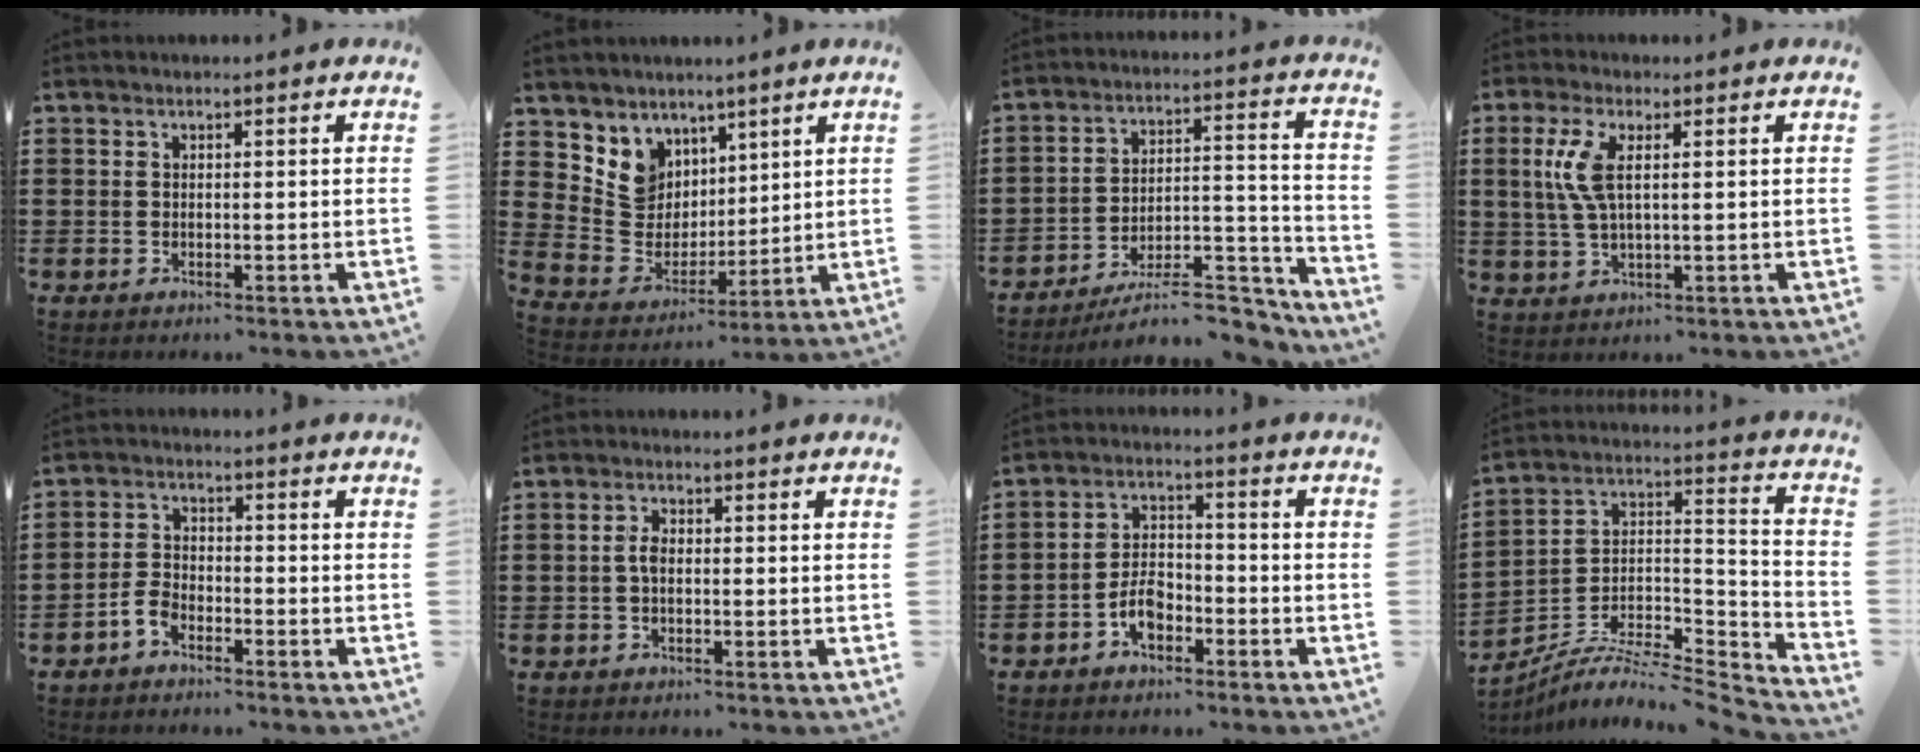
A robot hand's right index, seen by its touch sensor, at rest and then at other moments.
{"total": 7.5, "force": [4.2, 6.2, 0.7], "torque": [-0.061, -0.032, 0.083]}
{"total": 10.6, "force": [-8.7, 2.5, 5.4], "torque": [-0.067, 0.032, -0.161]}
{"total": 5.5, "force": [1.2, 1.8, 5.1], "torque": [-0.124, -0.003, 0.012]}
{"total": 3.3, "force": [-2.4, 1.6, 1.6], "torque": [-0.048, 0.003, -0.053]}
{"total": 2.2, "force": [-0.3, 1.0, 1.9], "torque": [-0.046, -0.001, -0.008]}
{"total": 5.0, "force": [-2.7, 2.7, 3.2], "torque": [-0.068, 0.006, -0.053]}
{"total": 5.9, "force": [-4.9, 2.1, 2.5], "torque": [-0.061, -0.014, -0.102]}